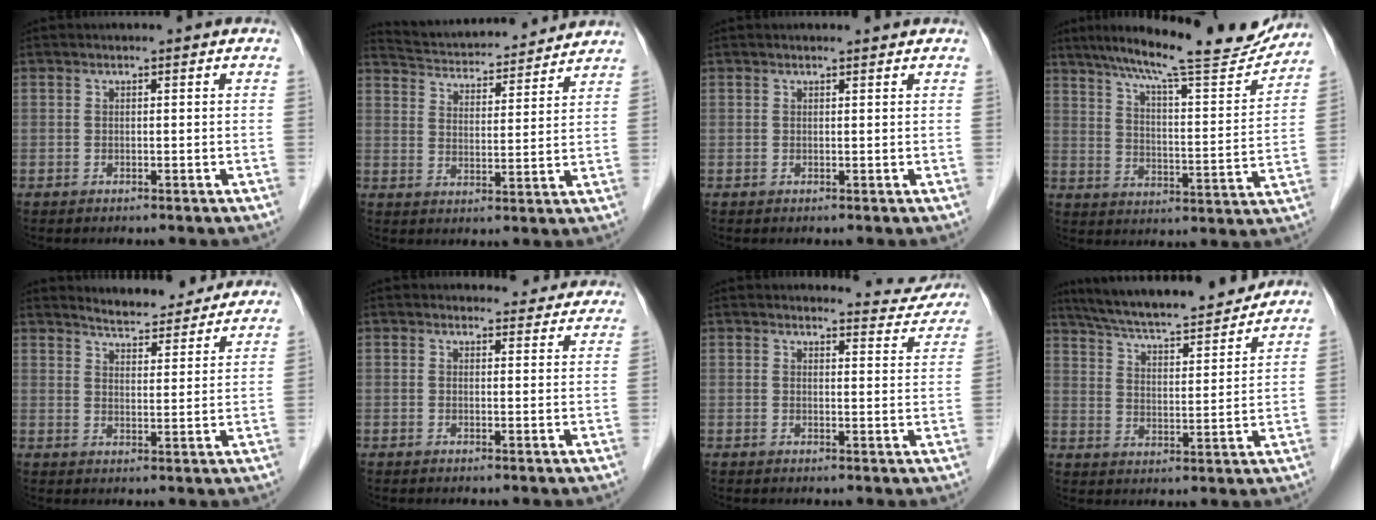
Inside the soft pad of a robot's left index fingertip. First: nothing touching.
{"total": 15.6, "force": [14.9, 2.3, 4.0], "torque": [-0.068, 0.021, 0.218]}
{"total": 0.9, "force": [0.9, 0.0, 0.2], "torque": [-0.010, 0.003, 0.012]}
{"total": 18.7, "force": [16.7, 1.3, 8.3], "torque": [-0.132, -0.019, 0.236]}
{"total": 9.3, "force": [8.9, 2.0, 2.1], "torque": [-0.032, 0.005, 0.119]}
{"total": 4.5, "force": [4.2, 1.5, 0.0], "torque": [0.009, 0.000, 0.035]}
{"total": 5.3, "force": [5.3, 0.7, -0.5], "torque": [0.007, -0.020, 0.047]}
{"total": 17.3, "force": [15.7, 1.8, 7.1], "torque": [-0.119, 0.016, 0.242]}